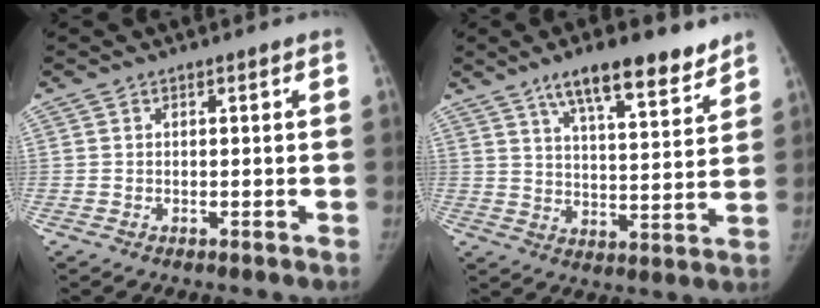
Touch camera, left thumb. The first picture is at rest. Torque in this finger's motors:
{"motor_torque": [0.61, -0.29, 1.17, -1.14, 0.07]}